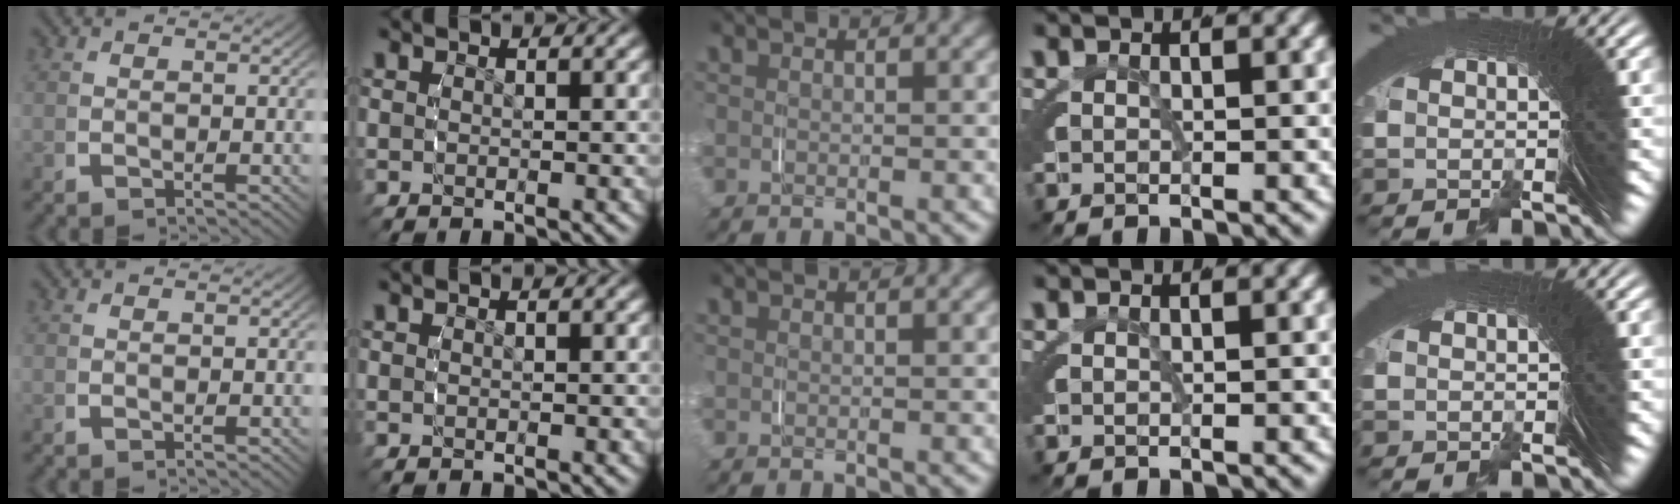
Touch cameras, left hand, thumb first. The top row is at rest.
{}